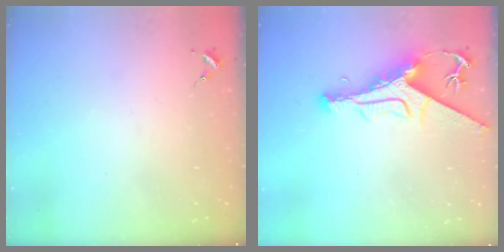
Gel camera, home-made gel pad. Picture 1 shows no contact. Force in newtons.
{"total": 11.3, "press": 11.2, "slide": 1.5}